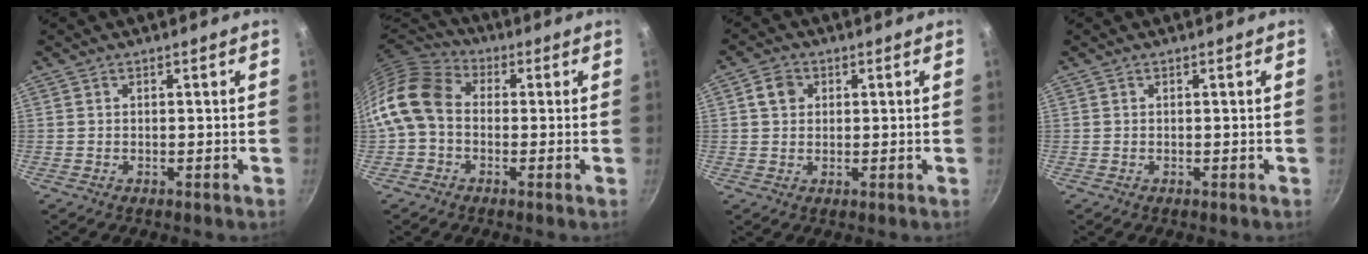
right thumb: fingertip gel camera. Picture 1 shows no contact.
{"total": 12.1, "force": [-0.7, 9.1, 7.9], "torque": [-0.140, 0.032, -0.037]}
{"total": 3.8, "force": [1.0, 3.2, 1.8], "torque": [-0.015, 0.006, 0.015]}
{"total": 0.0}